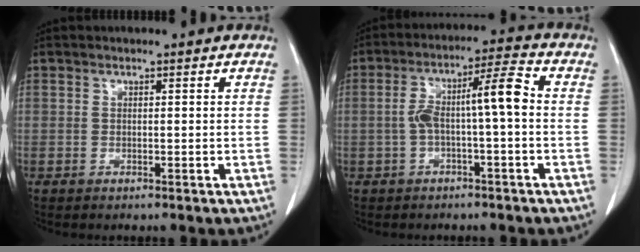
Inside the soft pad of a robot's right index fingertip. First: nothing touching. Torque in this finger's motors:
{"motor_torque": [1.01, -0.03, 0.37, 0.14]}